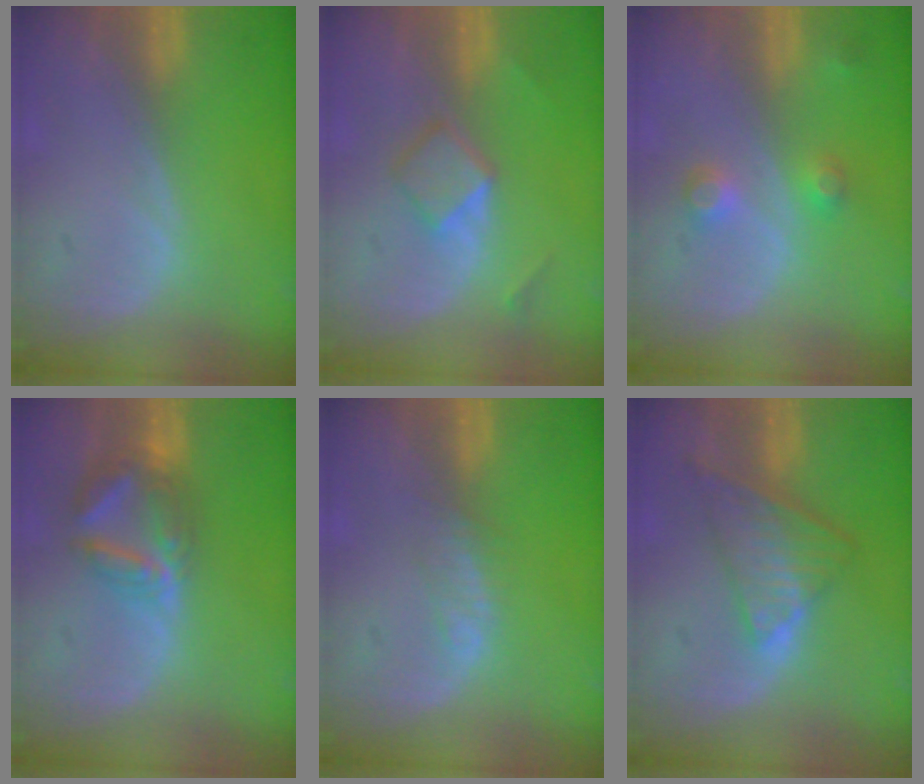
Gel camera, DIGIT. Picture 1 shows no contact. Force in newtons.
{"total": 4.1, "press": 4.1, "slide": 0.5}
{"total": 3.6, "press": 3.4, "slide": 1.2}
{"total": 6.6, "press": 6.4, "slide": 1.5}
{"total": 1.8, "press": 1.8, "slide": 0.1}
{"total": 7.2, "press": 6.7, "slide": 2.7}